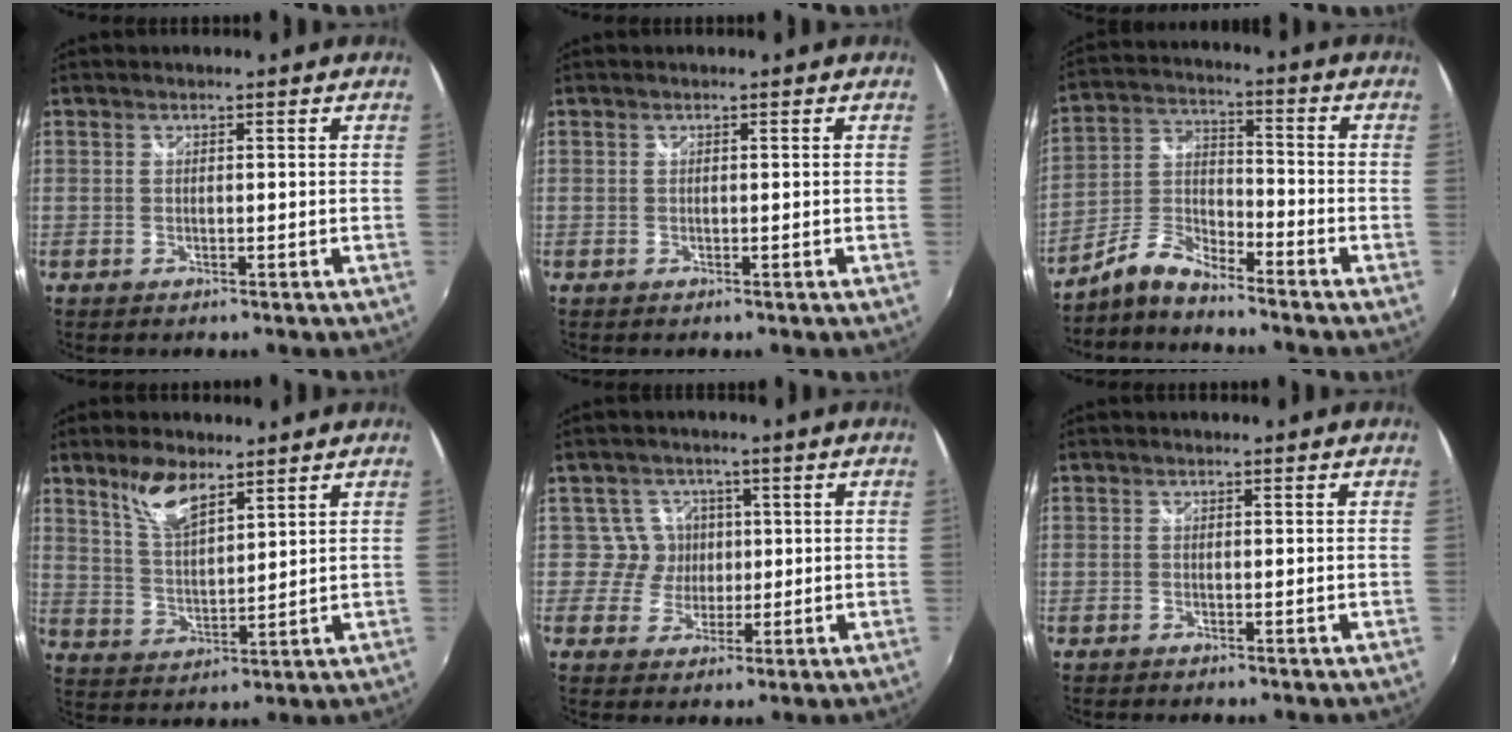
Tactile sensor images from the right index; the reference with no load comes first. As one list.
[{"total": 0.0}, {"total": 6.9, "force": [-5.7, 2.0, 3.4], "torque": [-0.082, 0.020, -0.121]}, {"total": 8.1, "force": [5.6, 2.9, 5.1], "torque": [-0.095, 0.005, 0.114]}, {"total": 4.6, "force": [0.5, 4.6, -0.4], "torque": [0.018, 0.012, 0.003]}, {"total": 0.0}]